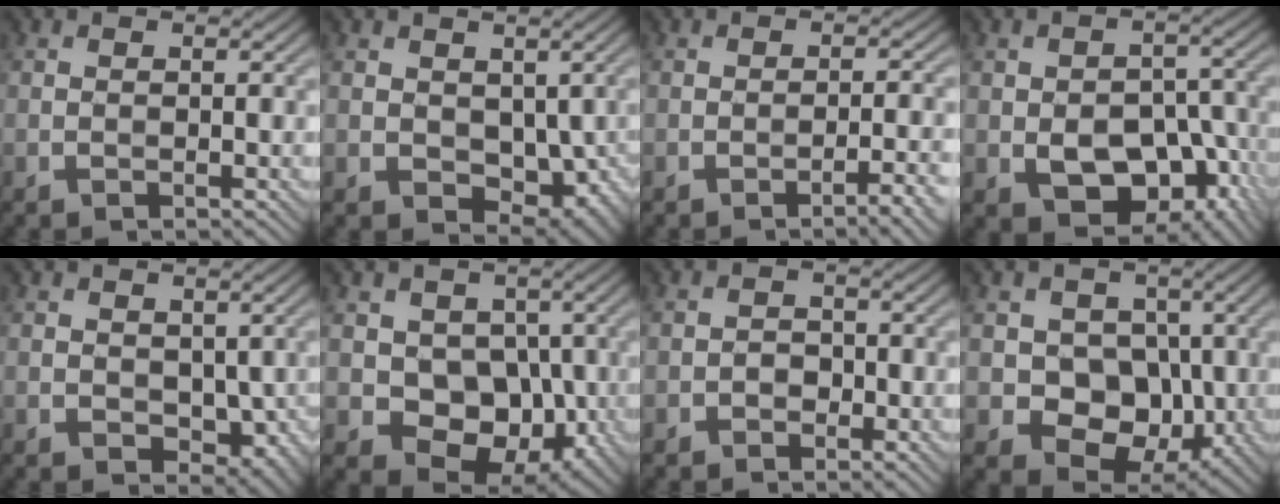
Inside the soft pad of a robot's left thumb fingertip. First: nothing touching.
{"total": 6.5, "force": [0.2, 4.5, 4.6], "torque": [-0.079, -0.025, 0.013]}
{"total": 3.6, "force": [-1.9, 0.3, 3.0], "torque": [-0.046, 0.012, -0.034]}
{"total": 10.8, "force": [-3.9, 6.9, 7.4], "torque": [-0.115, -0.016, -0.052]}
{"total": 4.8, "force": [0.0, 3.4, 3.4], "torque": [-0.059, -0.017, 0.003]}
{"total": 9.3, "force": [-0.2, 7.4, 5.6], "torque": [-0.076, -0.020, -0.016]}
{"total": 1.5, "force": [-0.7, 1.2, 0.6], "torque": [-0.006, 0.003, -0.016]}
{"total": 8.8, "force": [-0.2, 7.3, 5.0], "torque": [-0.071, -0.014, -0.023]}